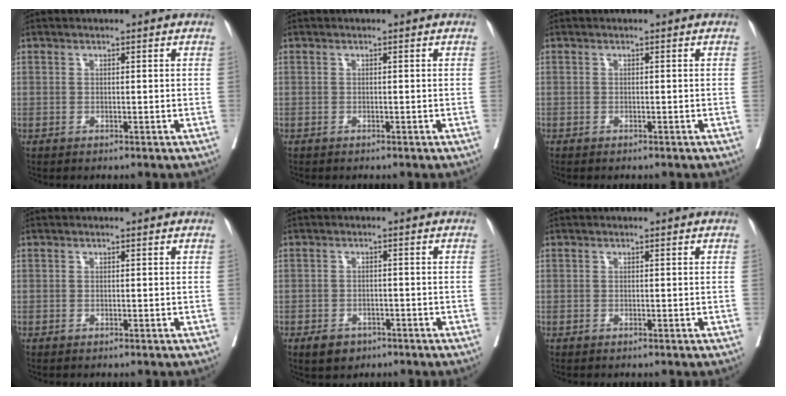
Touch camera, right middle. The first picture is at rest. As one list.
[{"total": 0.0}, {"total": 1.3, "force": [-1.1, 0.2, 0.5], "torque": [-0.015, -0.005, -0.015]}, {"total": 0.0}, {"total": 3.3, "force": [-2.2, 2.1, 1.3], "torque": [-0.026, 0.000, -0.027]}, {"total": 0.0}]